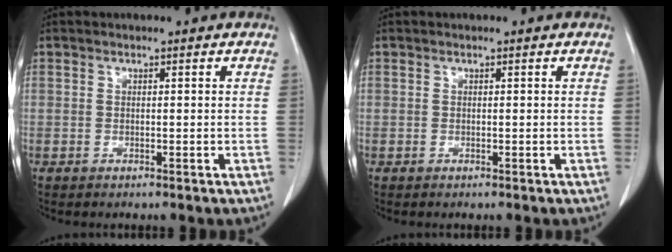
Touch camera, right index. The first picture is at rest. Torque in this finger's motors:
{"motor_torque": [0.00, 0.00, 0.00, 0.00]}